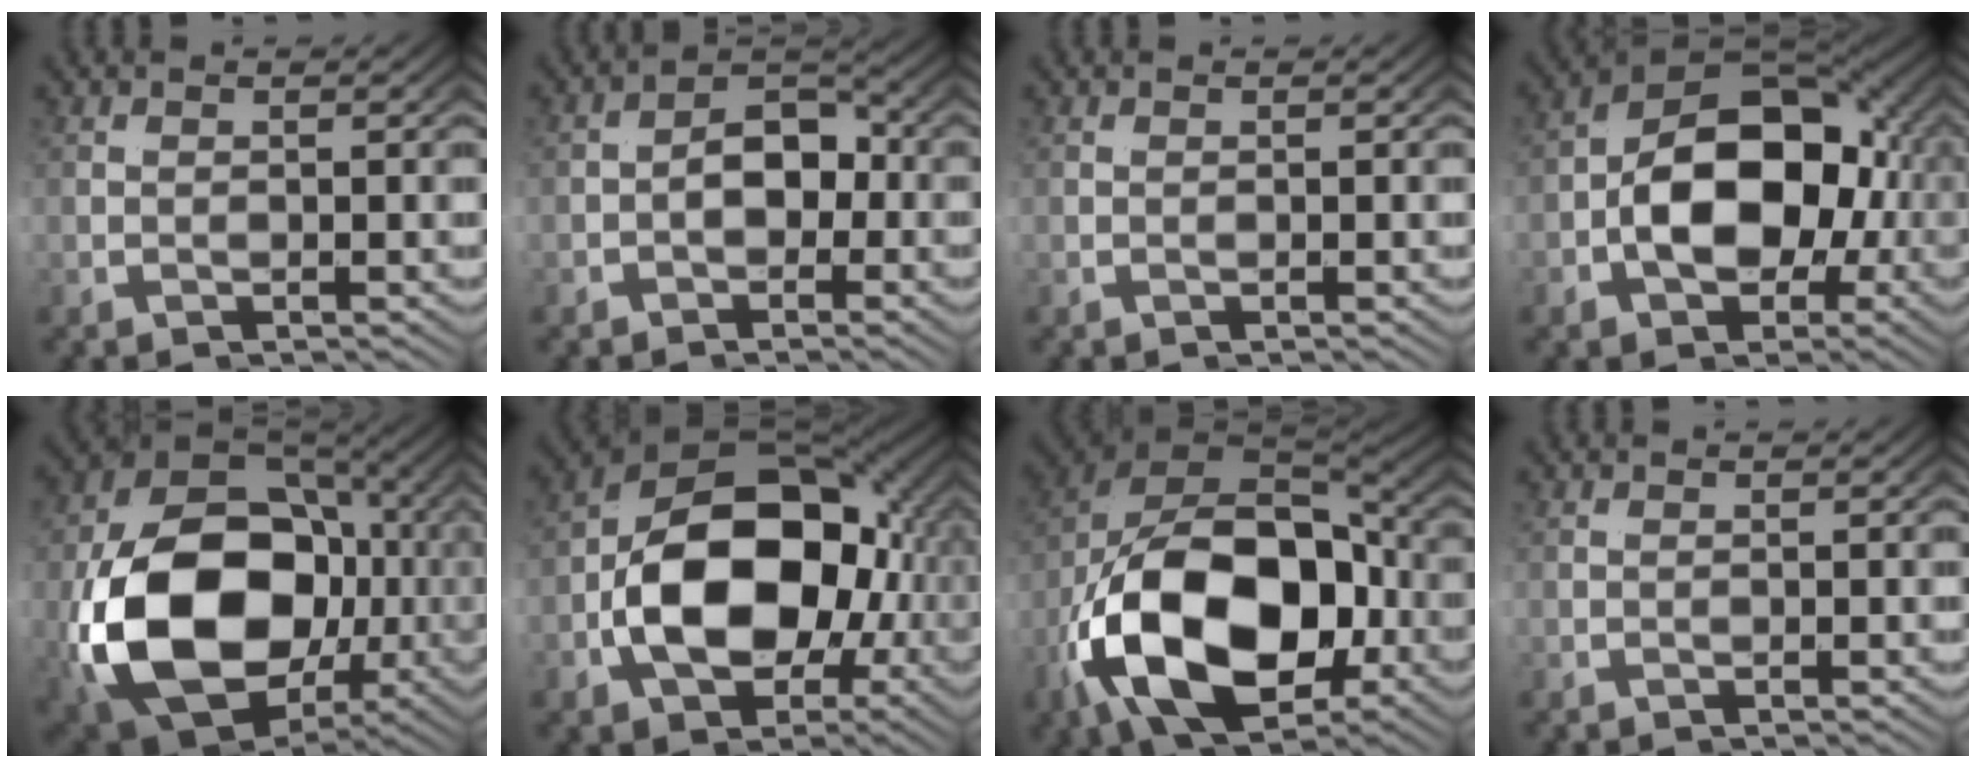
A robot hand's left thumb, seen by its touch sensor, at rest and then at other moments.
{"total": 4.5, "force": [-1.7, 3.1, 2.8], "torque": [-0.061, -0.012, -0.025]}
{"total": 0.0}
{"total": 14.0, "force": [-1.9, 8.0, 11.3], "torque": [-0.214, -0.023, -0.023]}
{"total": 21.9, "force": [-3.2, 12.7, 17.6], "torque": [-0.360, -0.048, -0.028]}
{"total": 16.4, "force": [-1.8, 9.2, 13.5], "torque": [-0.267, -0.027, -0.019]}
{"total": 18.9, "force": [-3.3, 10.4, 15.5], "torque": [-0.343, -0.037, -0.033]}
{"total": 0.0}